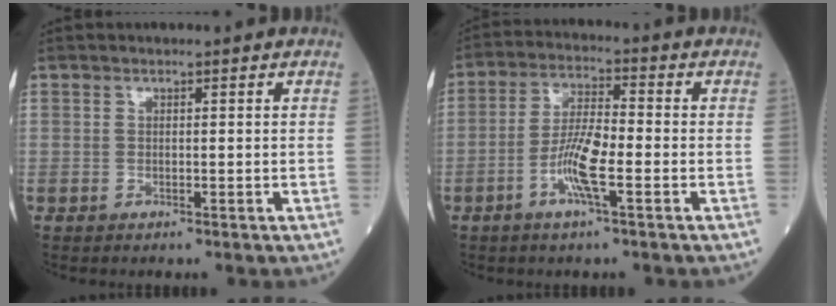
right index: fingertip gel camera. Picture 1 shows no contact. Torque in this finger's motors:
{"motor_torque": [0.26, -0.14, 0.20, 0.05]}